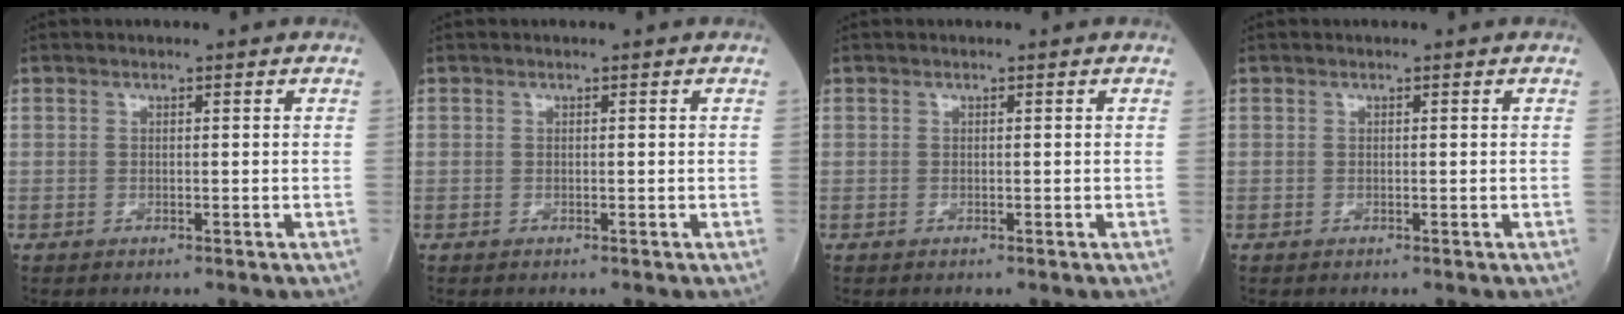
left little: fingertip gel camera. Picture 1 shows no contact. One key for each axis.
{"total": 0.0}
{"total": 0.0}
{"total": 0.0}